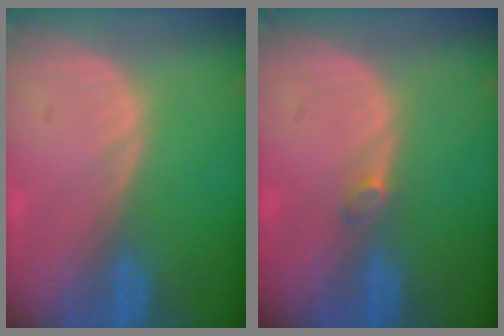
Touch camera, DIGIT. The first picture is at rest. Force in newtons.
{"total": 1.2, "press": 1.2, "slide": 0.2}